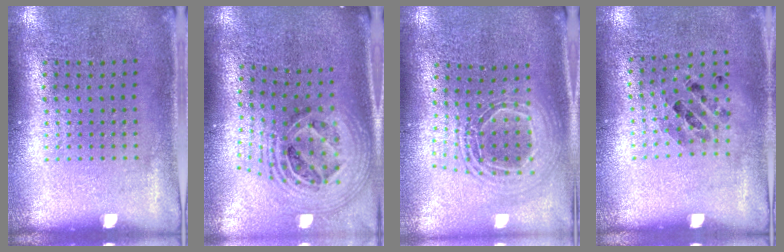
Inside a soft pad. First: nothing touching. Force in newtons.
{"total": 2.7, "press": 1.9, "slide": 1.9}
{"total": 2.0, "press": 1.6, "slide": 1.2}
{"total": 0.8, "press": 0.8, "slide": 0.2}